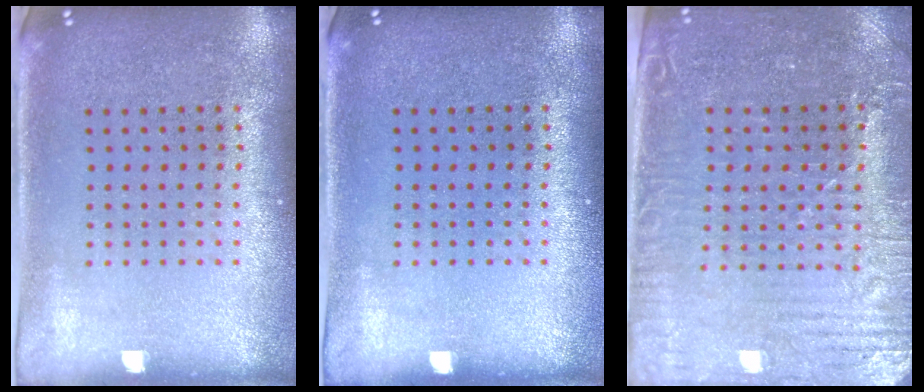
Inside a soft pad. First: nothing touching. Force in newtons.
{"total": 0.0}
{"total": 3.8, "press": 3.4, "slide": 1.9}